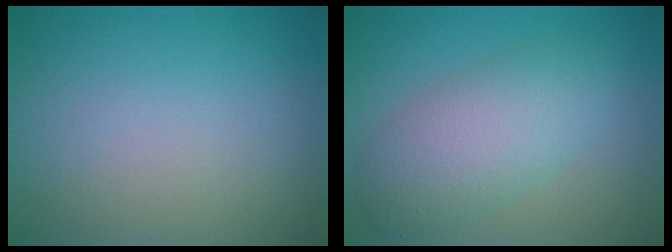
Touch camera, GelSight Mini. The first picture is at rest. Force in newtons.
{"total": 5.4, "press": 5.4, "slide": 0.1}